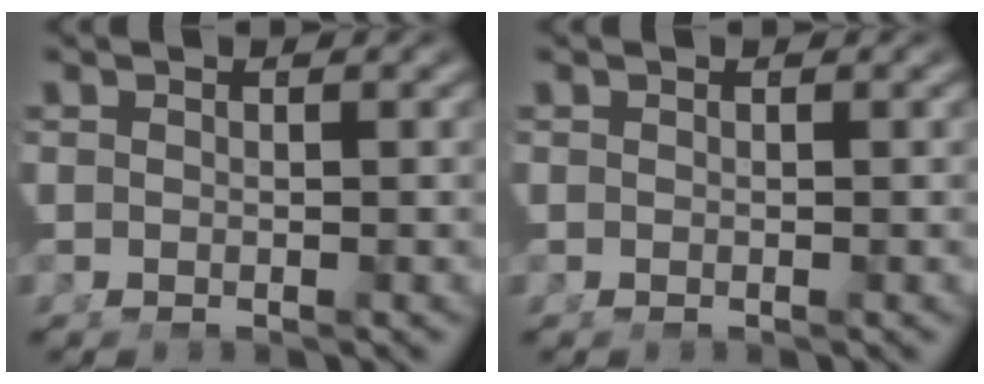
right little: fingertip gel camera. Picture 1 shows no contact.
{"total": 0.0}